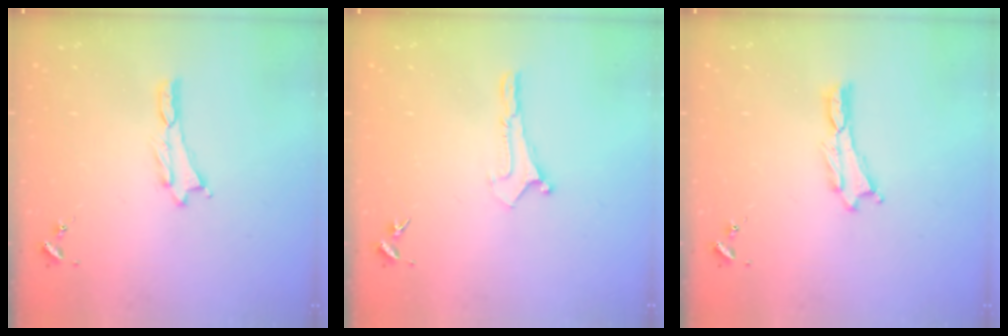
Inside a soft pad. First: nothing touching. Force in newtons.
{"total": 0.0}
{"total": 0.0}